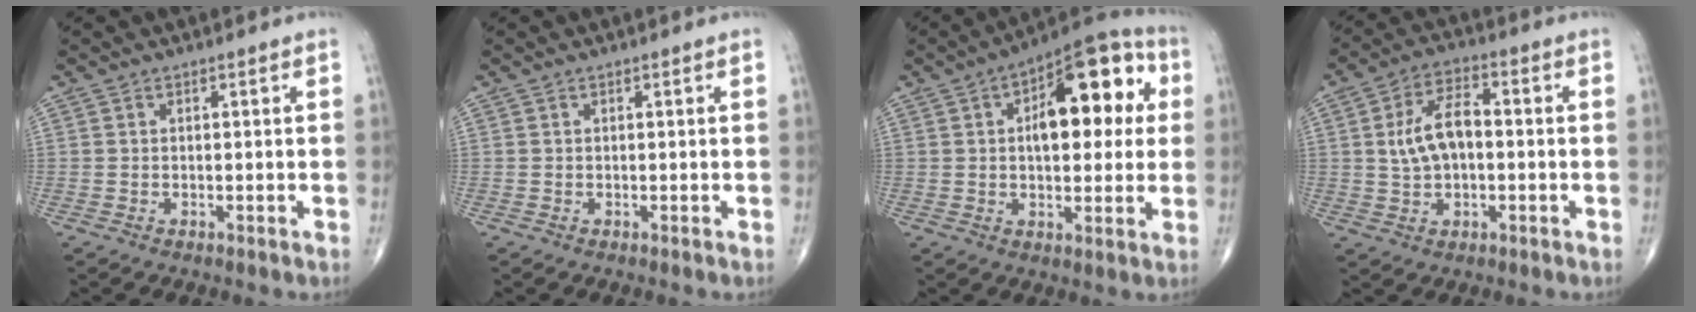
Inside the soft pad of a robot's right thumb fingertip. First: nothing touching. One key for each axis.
{"total": 0.0}
{"total": 18.7, "fx": 3.9, "fy": 9.0, "fz": 15.9, "tx": -0.182, "ty": 0.024, "tz": 0.048}
{"total": 7.7, "fx": 0.2, "fy": 4.2, "fz": 6.4, "tx": -0.115, "ty": 0.017, "tz": -0.001}